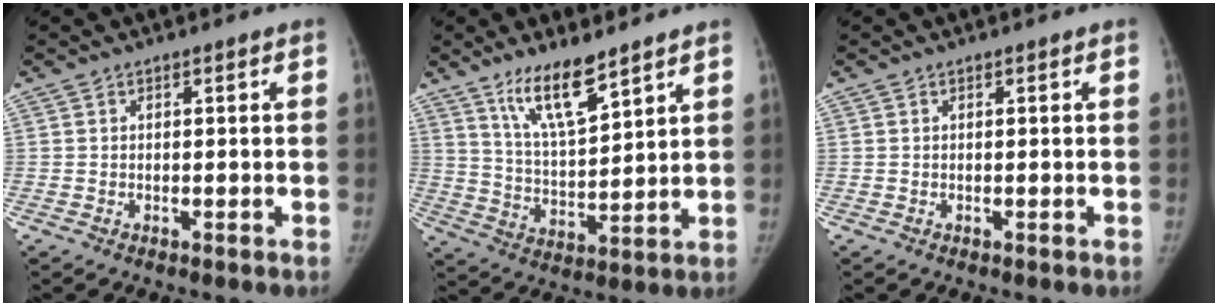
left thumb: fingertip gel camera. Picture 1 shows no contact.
{"total": 11.1, "force": [7.8, 2.8, 7.3], "torque": [-0.120, -0.056, 0.155]}
{"total": 0.0}